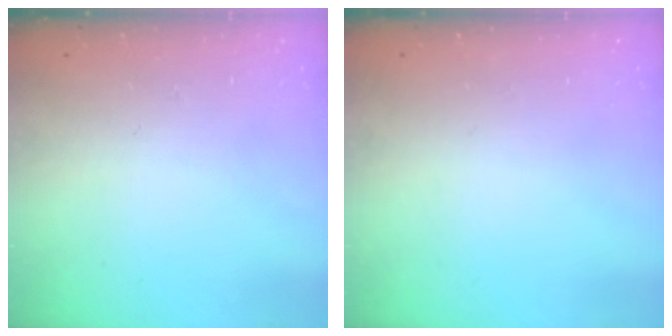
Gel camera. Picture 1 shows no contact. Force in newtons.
{"total": 0.0}